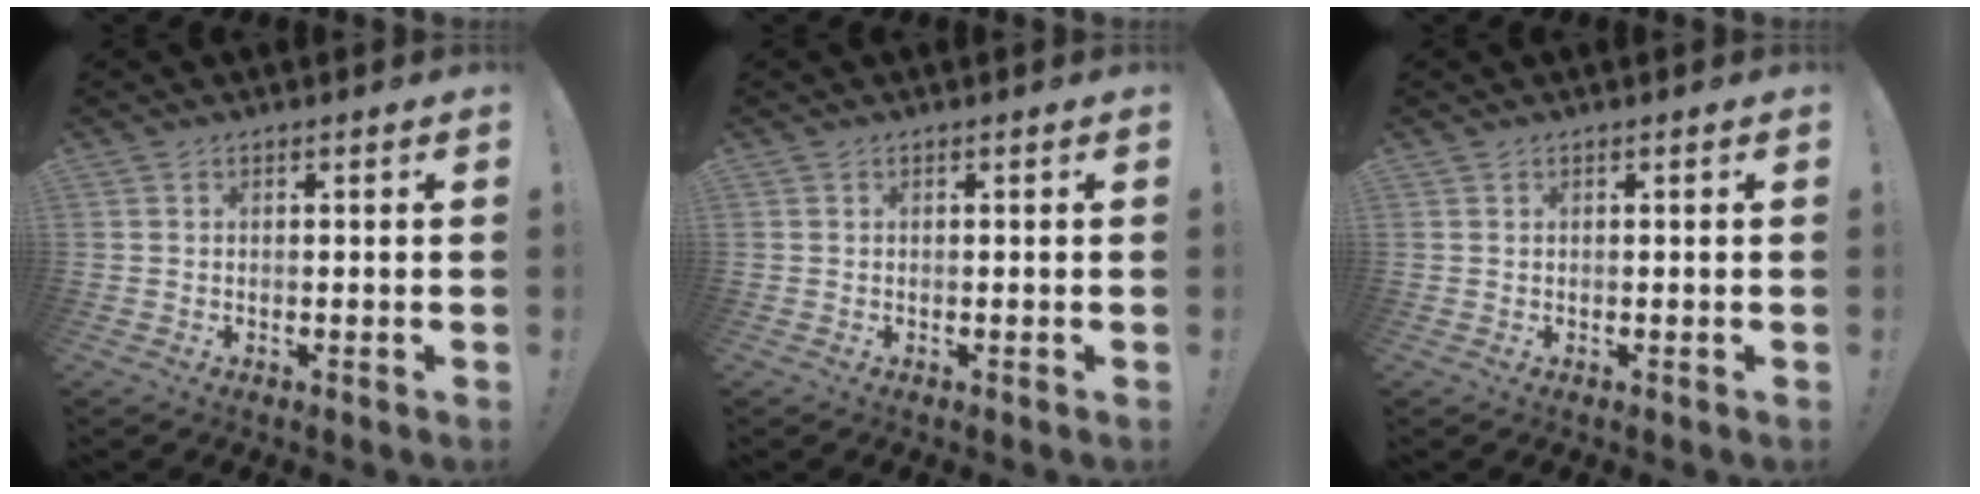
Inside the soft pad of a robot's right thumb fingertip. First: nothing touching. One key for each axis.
{"total": 0.0}
{"total": 0.0}